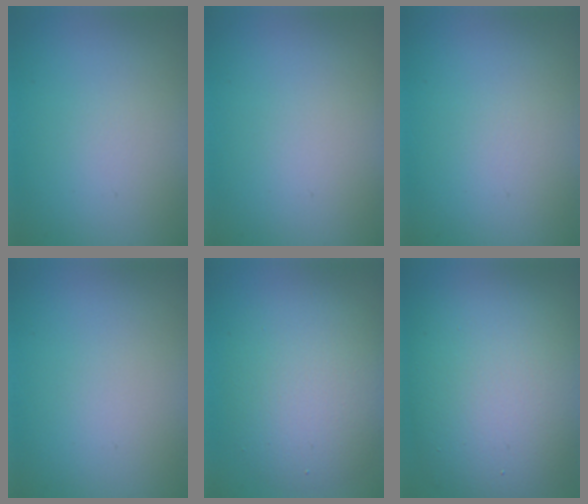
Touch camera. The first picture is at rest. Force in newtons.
{"total": 0.0}
{"total": 0.0}
{"total": 0.0}
{"total": 5.8, "press": 5.8, "slide": 0.2}
{"total": 11.6, "press": 11.6, "slide": 0.5}